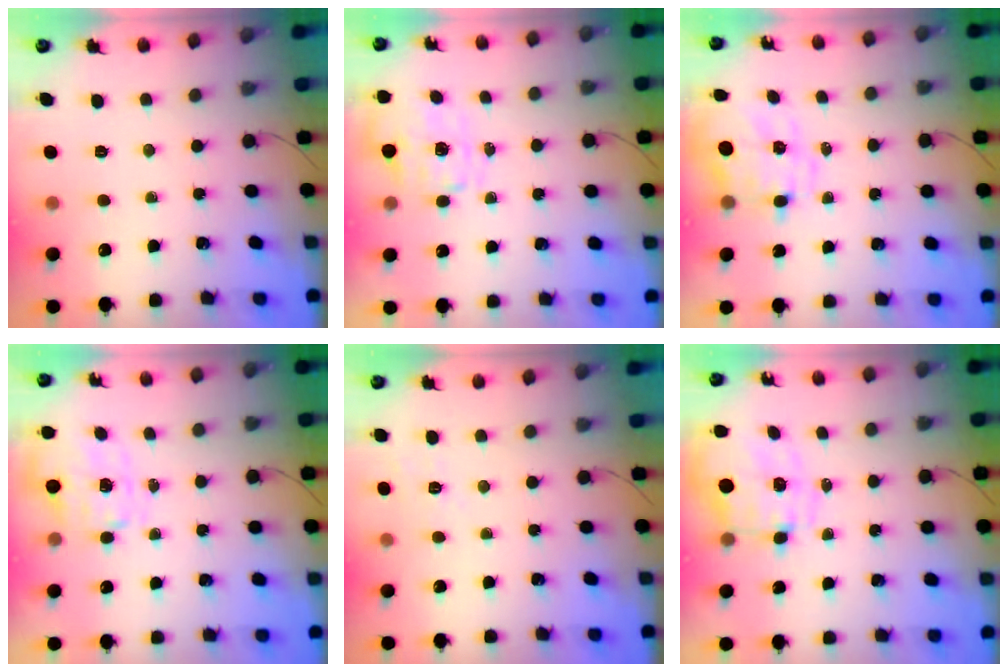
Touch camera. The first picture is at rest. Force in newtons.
{"total": 1.5, "press": 1.4, "slide": 0.5}
{"total": 6.7, "press": 6.6, "slide": 1.5}
{"total": 3.9, "press": 3.8, "slide": 0.8}
{"total": 3.8, "press": 3.4, "slide": 1.6}
{"total": 4.0, "press": 3.7, "slide": 1.5}